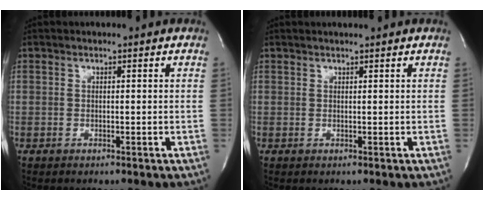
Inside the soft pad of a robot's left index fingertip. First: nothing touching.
{"total": 1.6, "force": [1.5, -0.1, 0.6], "torque": [-0.009, 0.010, 0.024]}